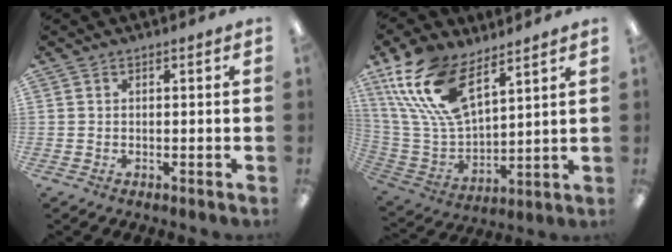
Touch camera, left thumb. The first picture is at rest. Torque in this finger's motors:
{"motor_torque": [0.64, 0.61, 1.41, -1.37, 0.59]}